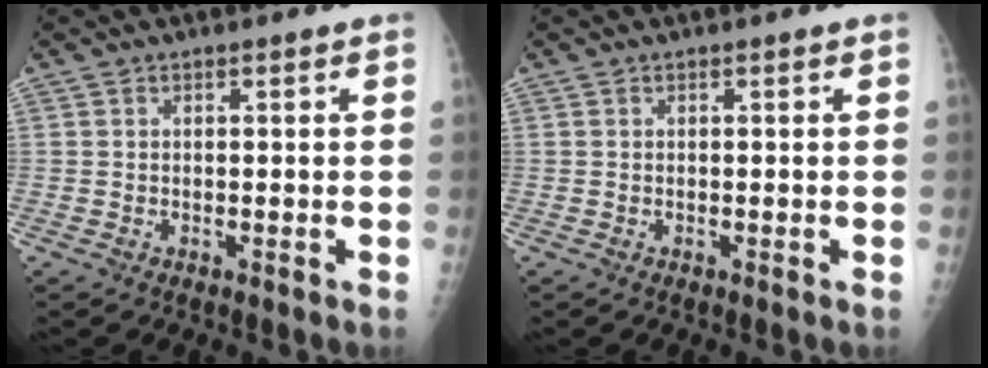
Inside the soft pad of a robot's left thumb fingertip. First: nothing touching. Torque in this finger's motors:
{"motor_torque": [0.00, 0.01, -0.02, -0.03, 0.00]}